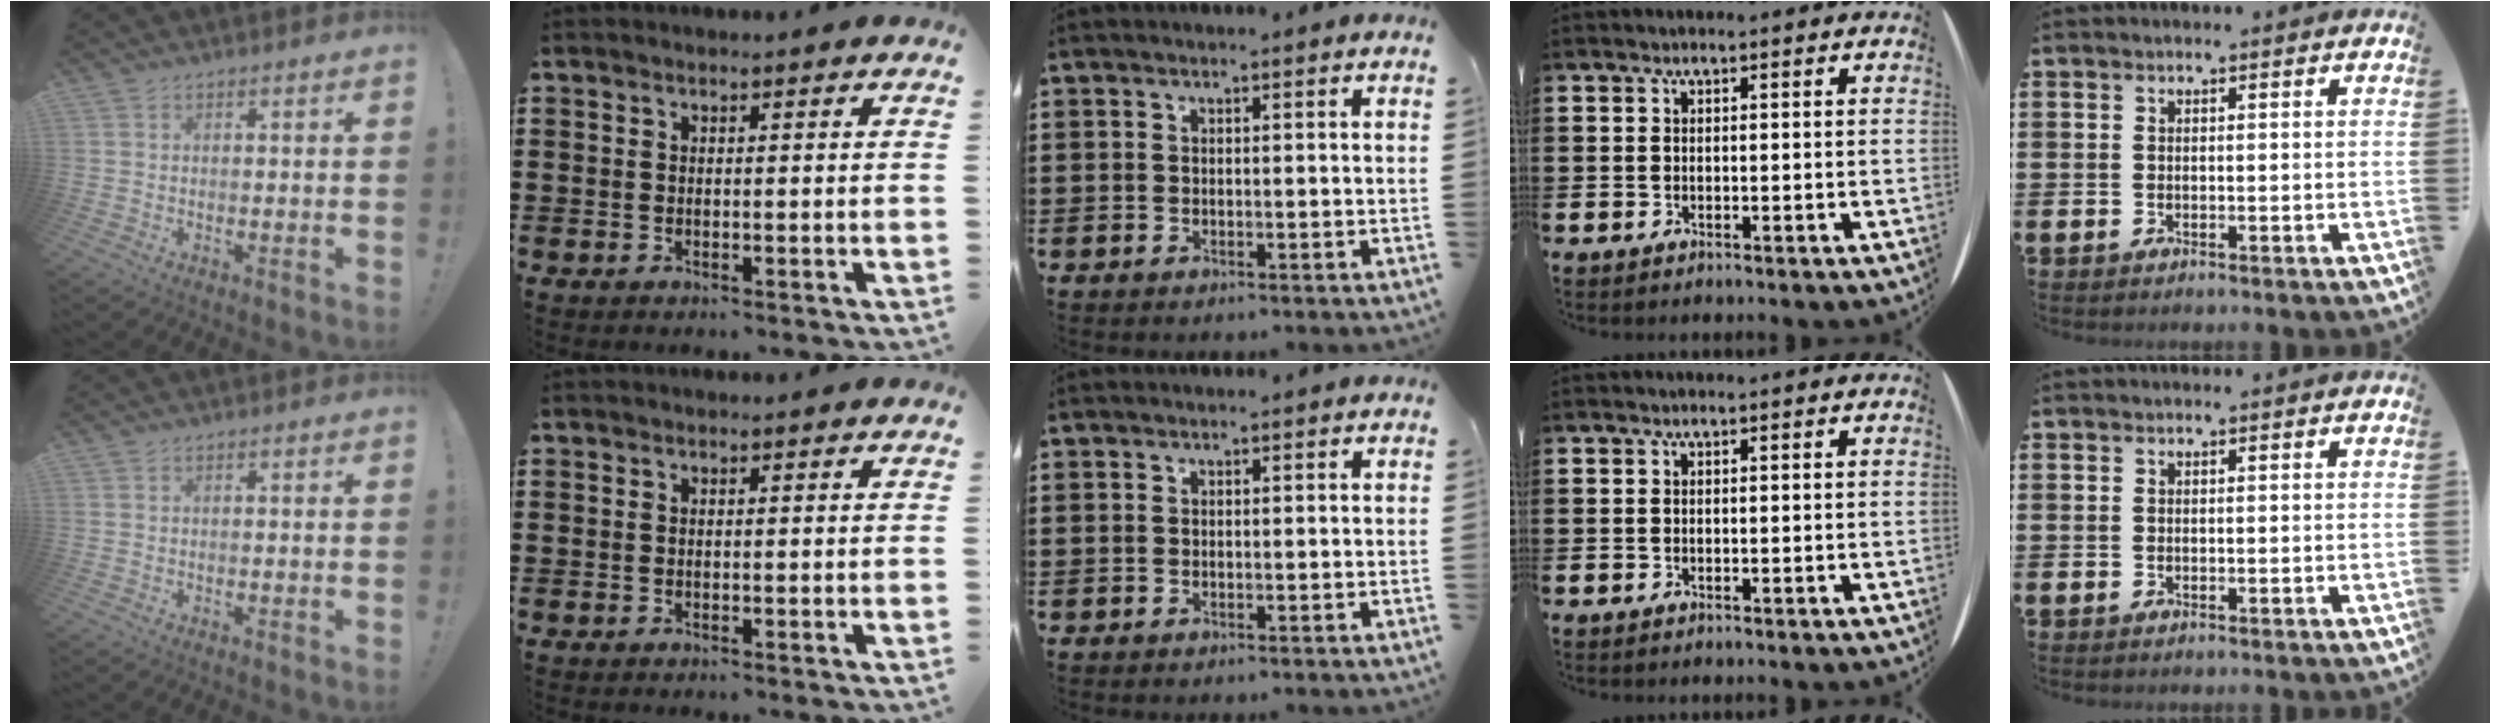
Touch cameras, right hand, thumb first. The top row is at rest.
{}